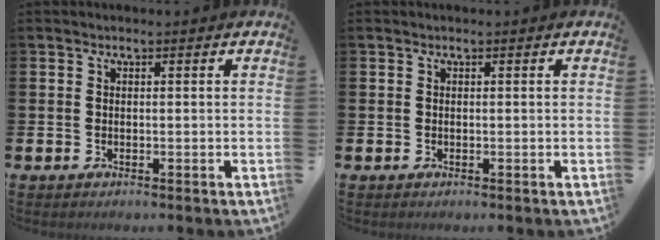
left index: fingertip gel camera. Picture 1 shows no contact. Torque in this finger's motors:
{"motor_torque": [-0.14, 0.19, 0.00, -0.01]}